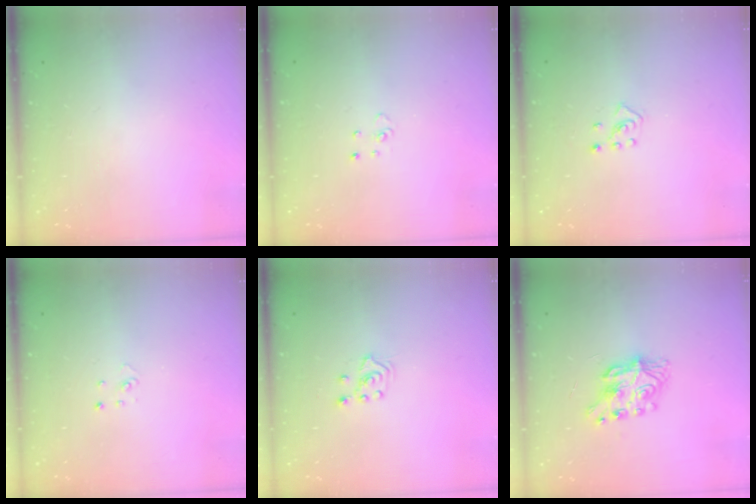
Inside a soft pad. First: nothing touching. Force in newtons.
{"total": 2.9, "press": 2.9, "slide": 0.2}
{"total": 4.2, "press": 4.1, "slide": 0.7}
{"total": 1.9, "press": 1.9, "slide": 0.2}
{"total": 3.0, "press": 2.9, "slide": 0.7}
{"total": 7.9, "press": 7.9, "slide": 0.3}